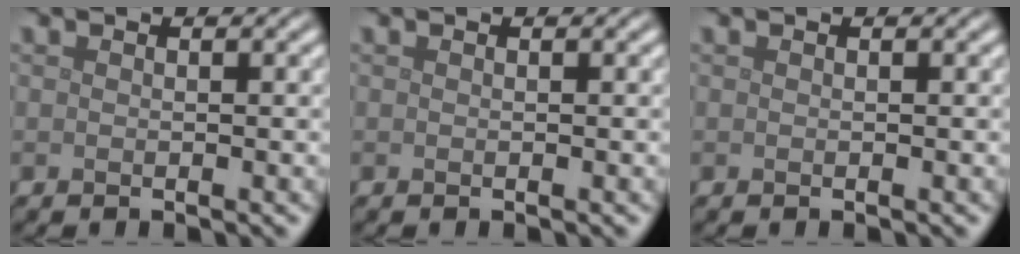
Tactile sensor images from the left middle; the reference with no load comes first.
{"total": 0.0}
{"total": 0.0}